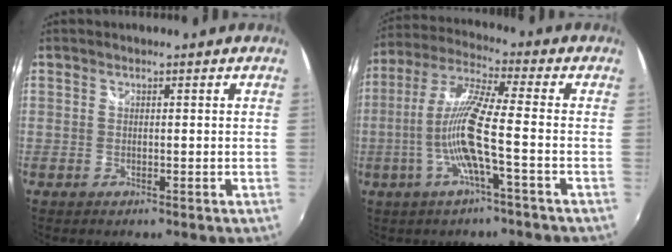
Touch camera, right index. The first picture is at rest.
{"total": 10.7, "force": [-3.2, -0.1, 10.2], "torque": [-0.204, 0.001, -0.056]}